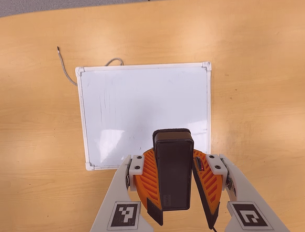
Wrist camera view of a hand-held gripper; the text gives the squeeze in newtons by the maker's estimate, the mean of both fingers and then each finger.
{"total": 8.9, "left": 9.1, "right": 8.6}